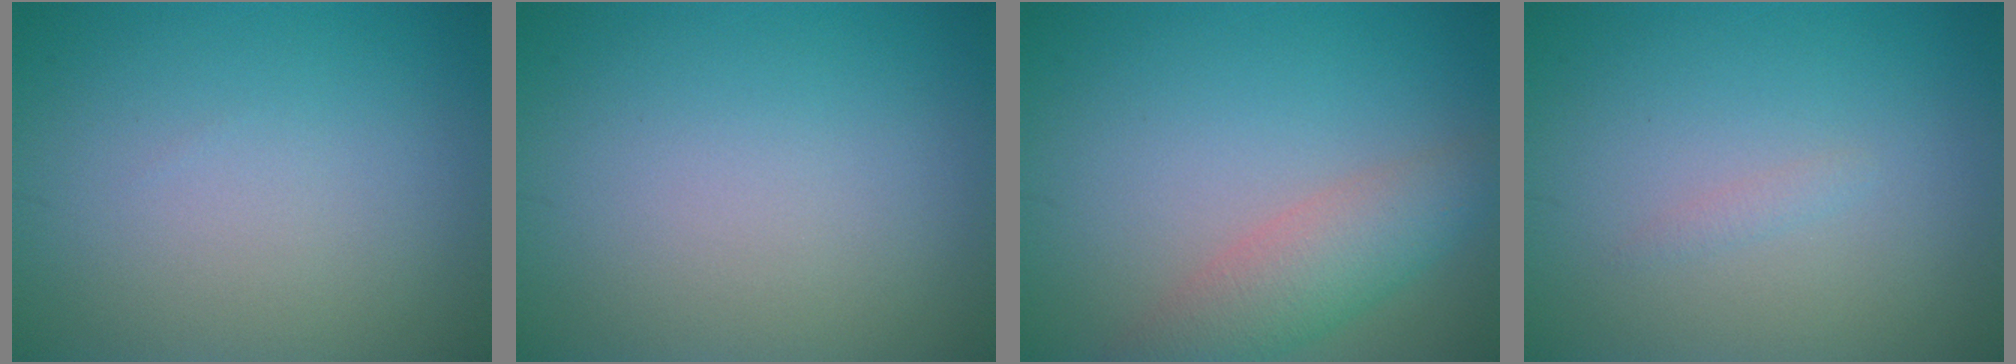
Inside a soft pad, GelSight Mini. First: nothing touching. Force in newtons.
{"total": 0.0}
{"total": 4.2, "press": 4.2, "slide": 0.2}
{"total": 0.6, "press": 0.6, "slide": 0.0}